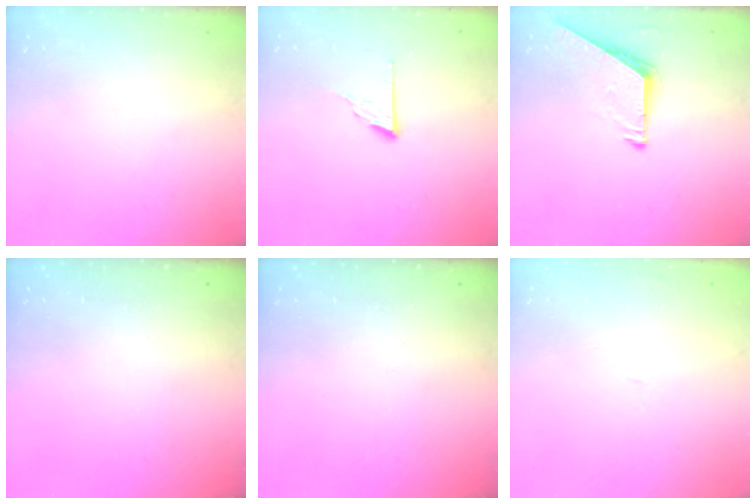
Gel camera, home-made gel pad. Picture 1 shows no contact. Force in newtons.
{"total": 7.4, "press": 7.4, "slide": 0.6}
{"total": 6.5, "press": 6.4, "slide": 0.5}
{"total": 0.0}
{"total": 0.0}
{"total": 0.9, "press": 0.9, "slide": 0.1}